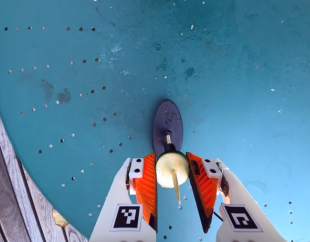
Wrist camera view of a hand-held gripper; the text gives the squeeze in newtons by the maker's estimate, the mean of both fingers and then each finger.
{"total": 12.4, "left": 12.7, "right": 12.2}